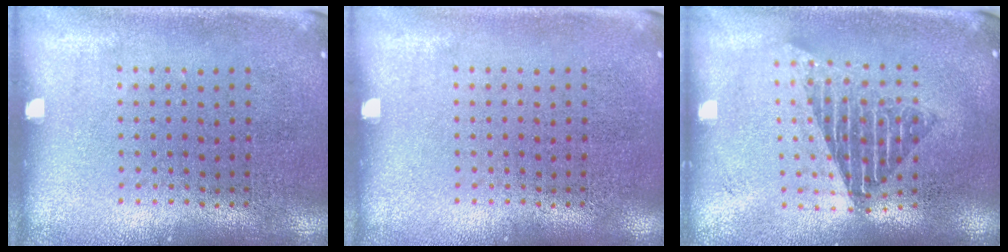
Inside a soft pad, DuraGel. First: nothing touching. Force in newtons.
{"total": 0.0}
{"total": 1.7, "press": 1.3, "slide": 1.0}